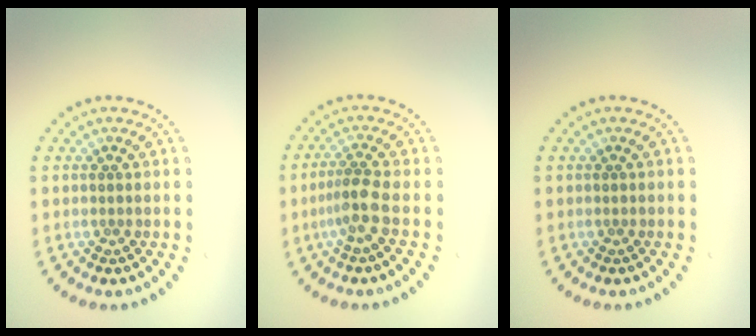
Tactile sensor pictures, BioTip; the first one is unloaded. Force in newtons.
{"total": 2.5, "press": 1.8, "slide": 1.7}
{"total": 0.0}